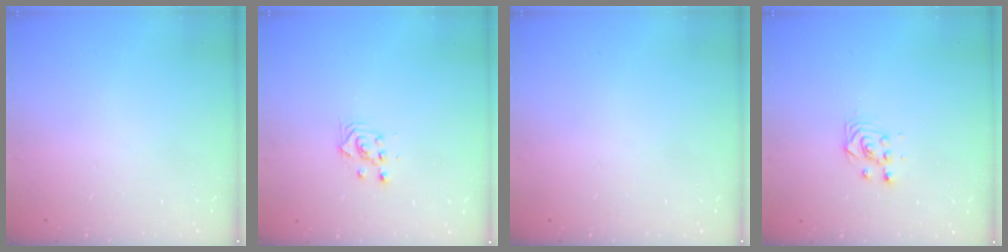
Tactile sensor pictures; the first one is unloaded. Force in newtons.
{"total": 2.3, "press": 2.3, "slide": 0.1}
{"total": 0.0}
{"total": 3.4, "press": 3.4, "slide": 0.1}